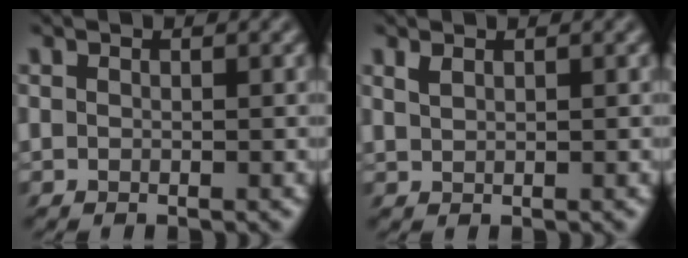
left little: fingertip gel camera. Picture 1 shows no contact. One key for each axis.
{"total": 0.6, "fx": 0.4, "fy": -0.2, "fz": 0.4, "tx": -0.008, "ty": -0.001, "tz": 0.009}